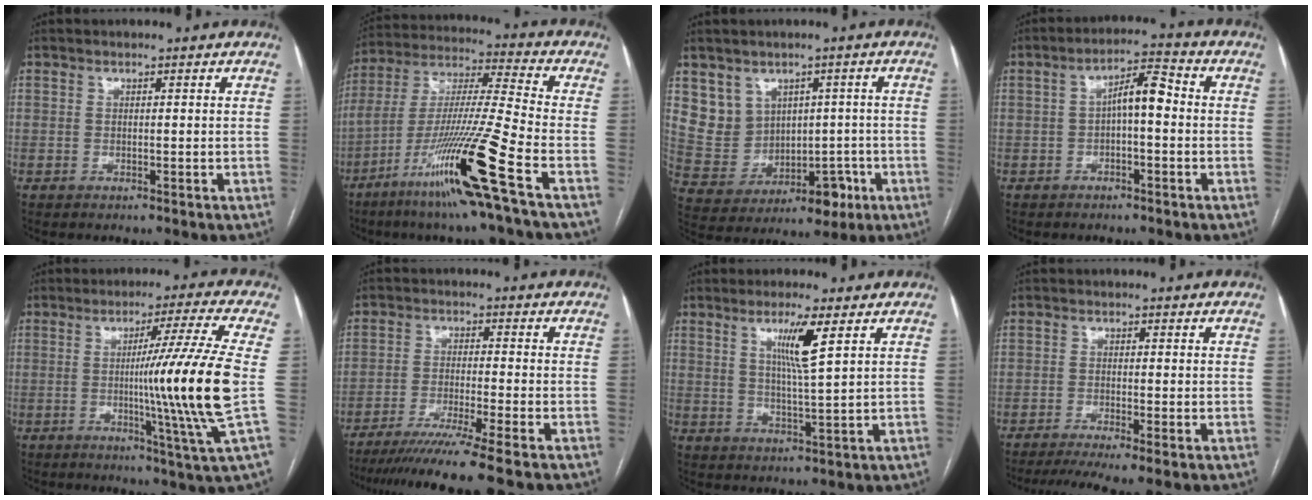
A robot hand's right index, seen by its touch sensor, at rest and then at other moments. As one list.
[{"total": 18.7, "force": [-9.6, -1.9, 15.9], "torque": [-0.335, -0.039, -0.183]}, {"total": 9.3, "force": [1.6, 8.7, 2.9], "torque": [-0.046, 0.046, 0.061]}, {"total": 5.6, "force": [-0.2, 1.5, 5.4], "torque": [-0.089, 0.027, -0.005]}, {"total": 14.4, "force": [-1.0, -4.0, 13.8], "torque": [-0.216, -0.027, -0.016]}, {"total": 11.9, "force": [-9.7, -2.5, 6.5], "torque": [-0.078, -0.040, -0.151]}, {"total": 6.2, "force": [2.7, -0.6, 5.5], "torque": [-0.100, -0.010, 0.049]}, {"total": 6.5, "force": [-4.9, -0.2, 4.3], "torque": [-0.067, -0.009, -0.079]}]